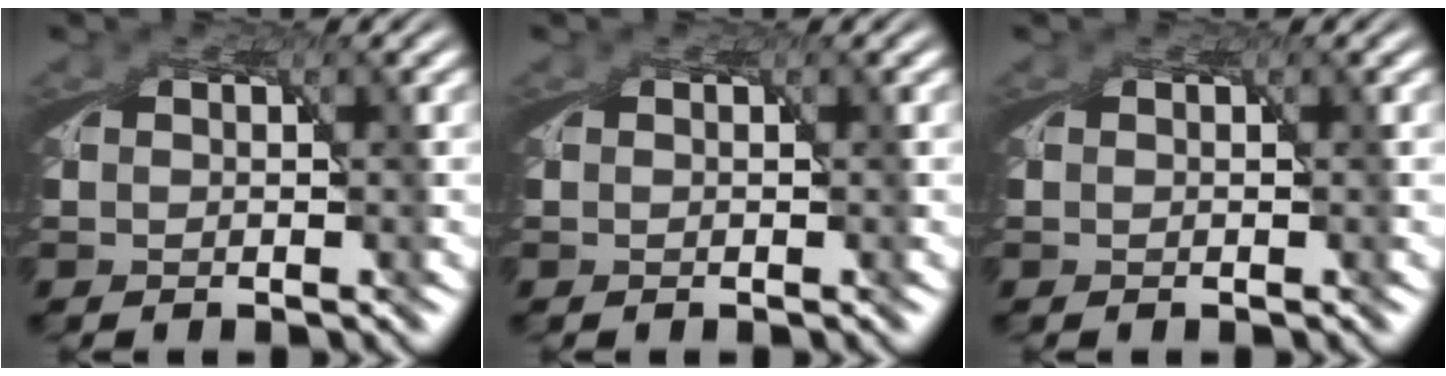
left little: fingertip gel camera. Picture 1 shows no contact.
{"total": 0.0}
{"total": 0.0}